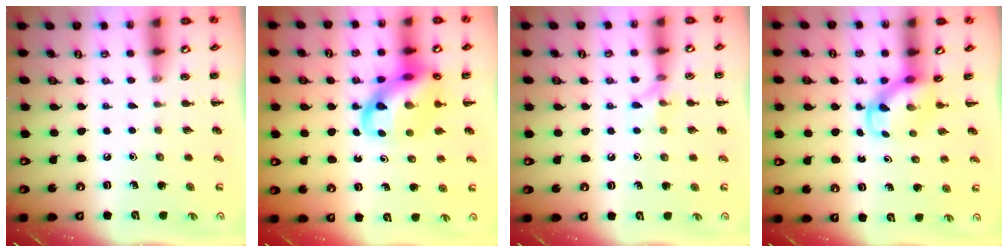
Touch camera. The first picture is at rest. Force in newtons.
{"total": 14.8, "press": 14.3, "slide": 3.8}
{"total": 5.6, "press": 5.5, "slide": 1.1}
{"total": 3.7, "press": 3.5, "slide": 1.1}